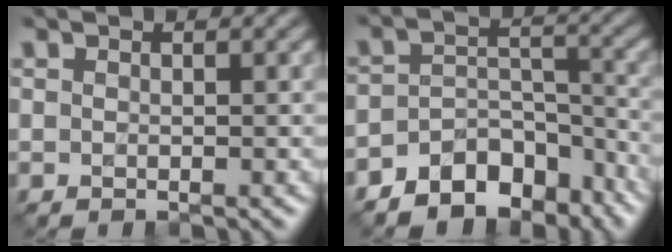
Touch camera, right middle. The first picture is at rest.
{"total": 7.4, "force": [-5.9, 3.8, 2.4], "torque": [-0.026, -0.008, -0.090]}